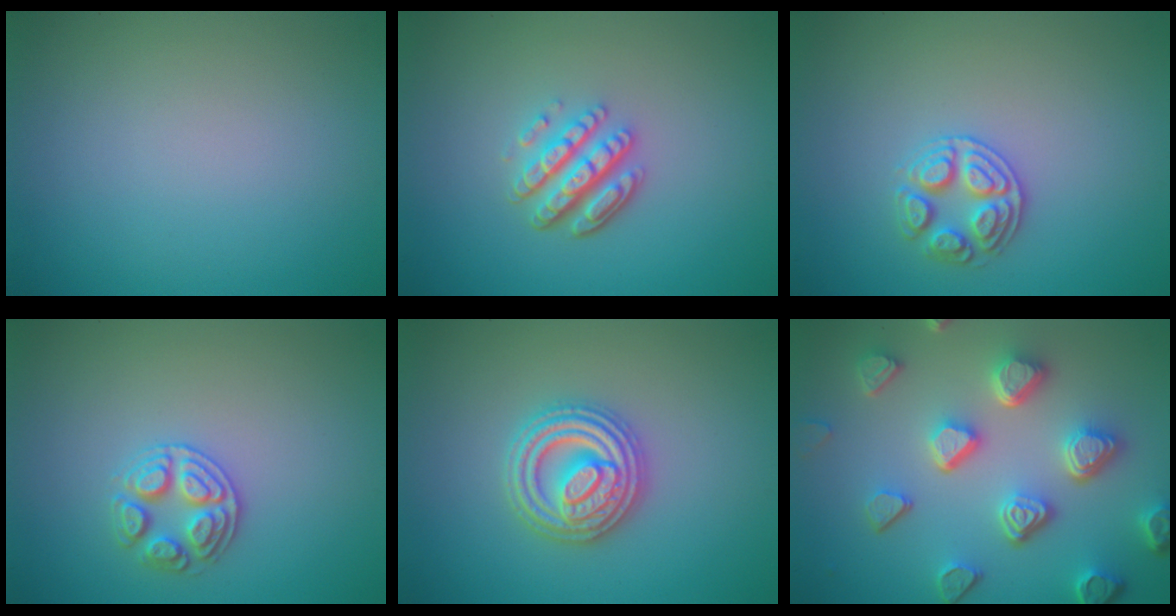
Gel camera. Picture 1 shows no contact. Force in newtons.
{"total": 4.3, "press": 3.3, "slide": 2.8}
{"total": 2.6, "press": 2.6, "slide": 0.4}
{"total": 2.6, "press": 2.6, "slide": 0.4}
{"total": 4.9, "press": 4.8, "slide": 0.7}
{"total": 6.8, "press": 5.4, "slide": 4.2}